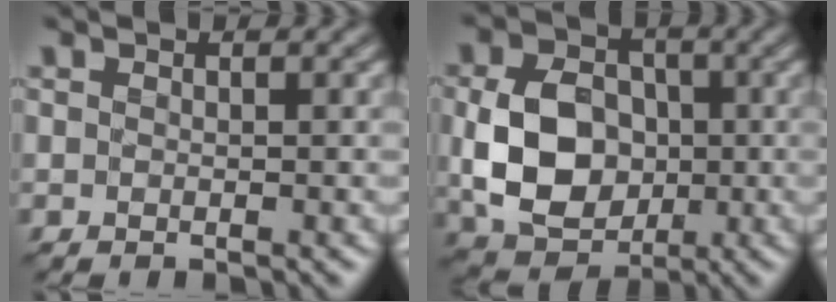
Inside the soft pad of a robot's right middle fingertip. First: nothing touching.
{"total": 8.2, "force": [-0.6, 6.3, 5.3], "torque": [-0.110, -0.002, -0.012]}